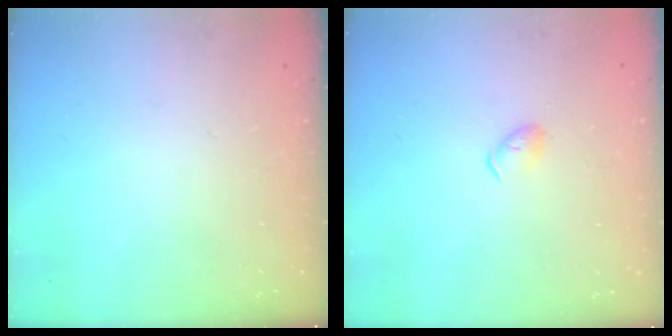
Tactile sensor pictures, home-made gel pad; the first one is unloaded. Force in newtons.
{"total": 3.1, "press": 3.1, "slide": 0.5}